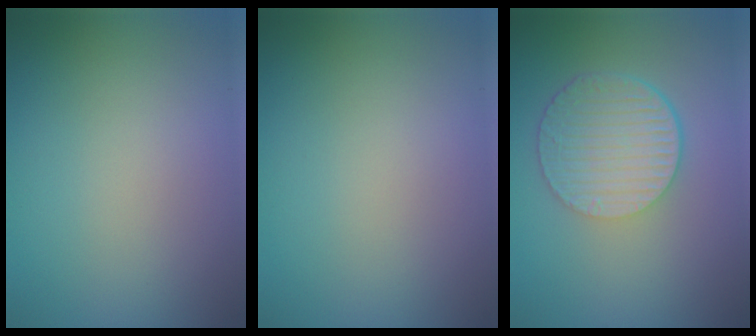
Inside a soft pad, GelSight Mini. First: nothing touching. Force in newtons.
{"total": 0.0}
{"total": 6.5, "press": 4.4, "slide": 4.8}